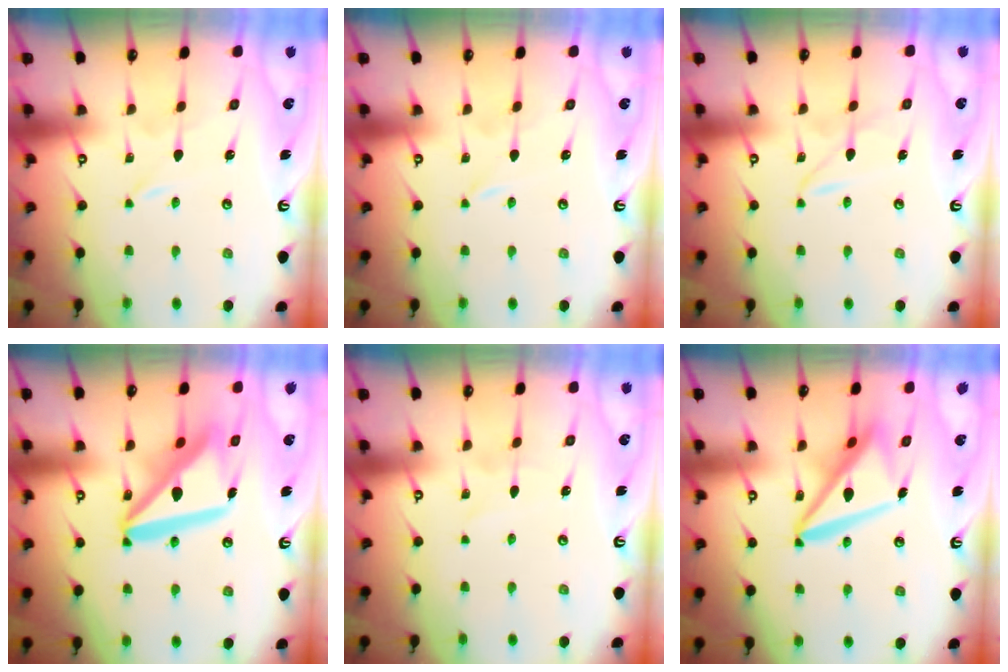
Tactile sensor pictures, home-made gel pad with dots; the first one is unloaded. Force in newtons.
{"total": 0.0}
{"total": 2.2, "press": 2.2, "slide": 0.2}
{"total": 17.8, "press": 17.6, "slide": 2.2}
{"total": 2.5, "press": 2.5, "slide": 0.2}
{"total": 14.4, "press": 14.3, "slide": 1.8}